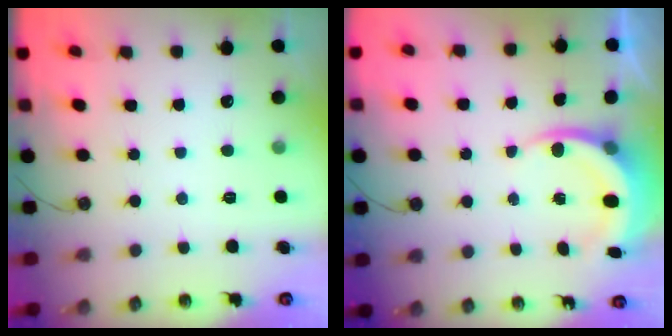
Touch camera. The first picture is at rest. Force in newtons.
{"total": 6.1, "press": 6.0, "slide": 1.1}